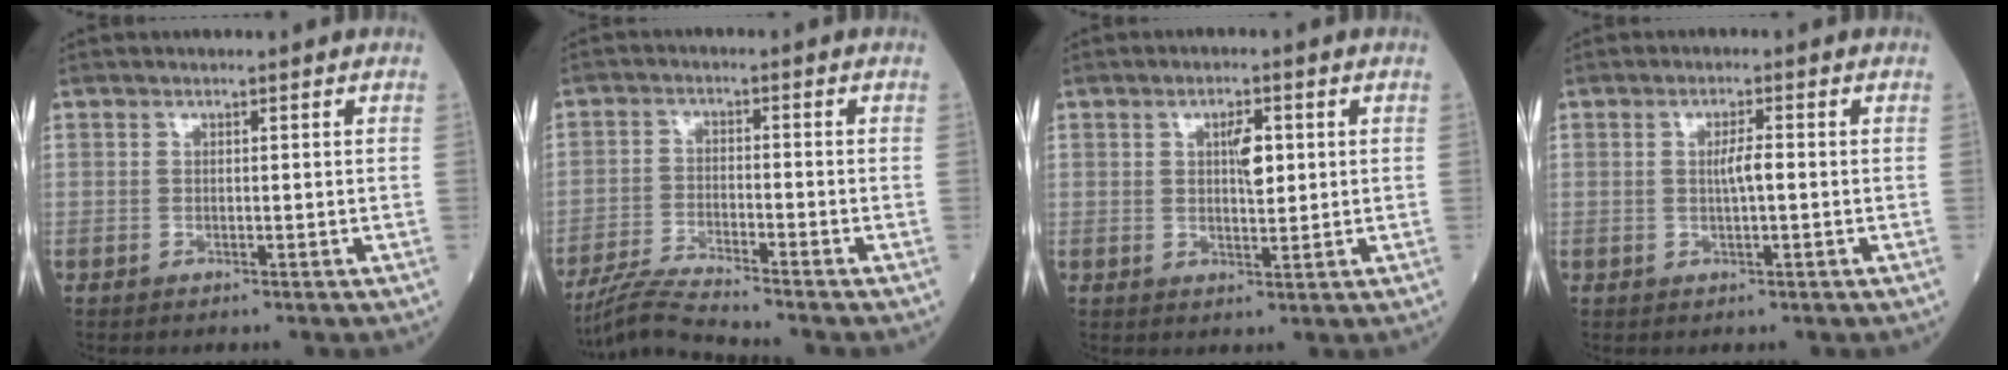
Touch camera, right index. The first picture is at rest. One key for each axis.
{"total": 6.4, "fx": -6.0, "fy": -1.8, "fz": 1.7, "tx": -0.038, "ty": -0.024, "tz": -0.116}
{"total": 3.7, "fx": 0.9, "fy": 1.3, "fz": 3.4, "tx": -0.056, "ty": 0.003, "tz": 0.015}
{"total": 2.4, "fx": 0.0, "fy": 0.2, "fz": 2.3, "tx": -0.045, "ty": 0.001, "tz": -0.001}